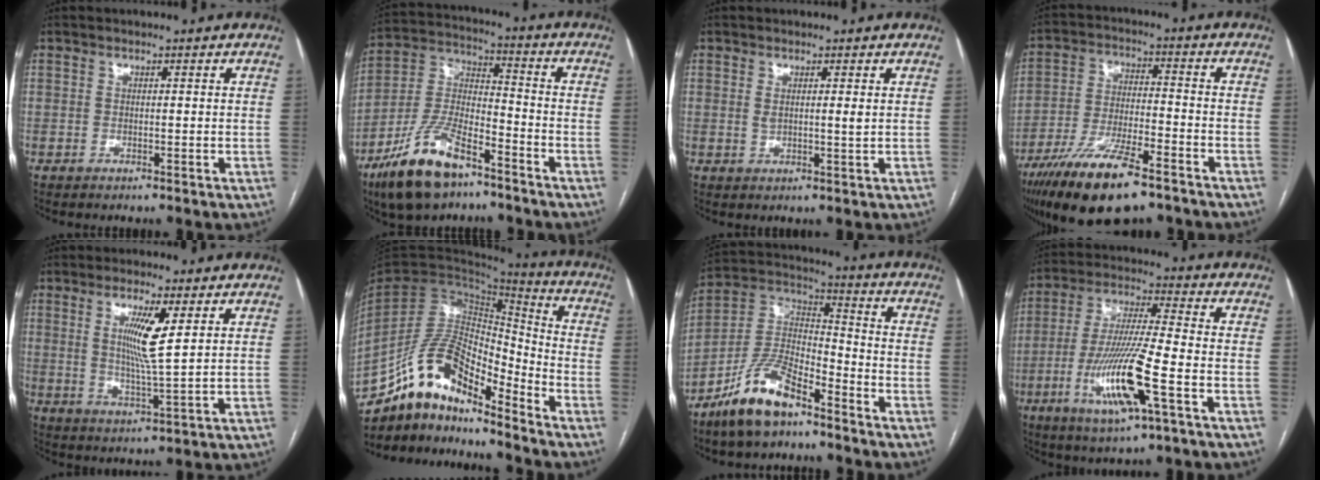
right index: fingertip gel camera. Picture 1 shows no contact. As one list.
[{"total": 14.6, "force": [-9.7, 5.2, 9.5], "torque": [-0.198, -0.002, -0.182]}, {"total": 2.2, "force": [0.6, 0.3, 2.1], "torque": [-0.038, -0.005, 0.012]}, {"total": 15.2, "force": [-10.5, 3.4, 10.4], "torque": [-0.205, -0.027, -0.186]}, {"total": 7.1, "force": [2.3, 0.1, 6.8], "torque": [-0.127, -0.012, 0.042]}, {"total": 14.6, "force": [-12.2, 4.3, 6.9], "torque": [-0.121, 0.041, -0.223]}, {"total": 12.2, "force": [-8.8, 4.1, 7.4], "torque": [-0.152, 0.013, -0.171]}, {"total": 14.6, "force": [-5.2, 0.9, 13.6], "torque": [-0.276, -0.018, -0.096]}]